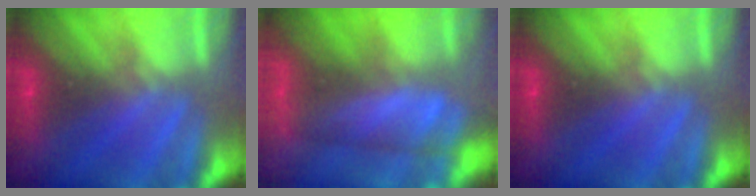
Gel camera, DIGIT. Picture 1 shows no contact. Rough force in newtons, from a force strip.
{"total": 4.5}
{"total": 0.0}